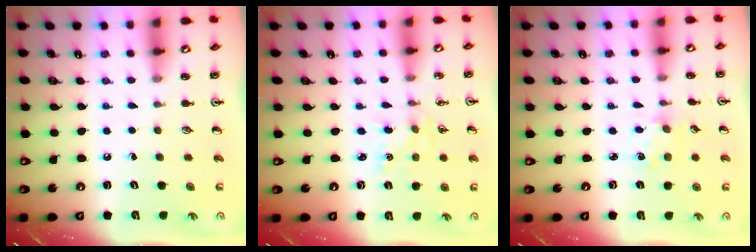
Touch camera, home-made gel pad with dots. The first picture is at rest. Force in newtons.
{"total": 1.5, "press": 1.5, "slide": 0.2}
{"total": 1.2, "press": 1.2, "slide": 0.3}